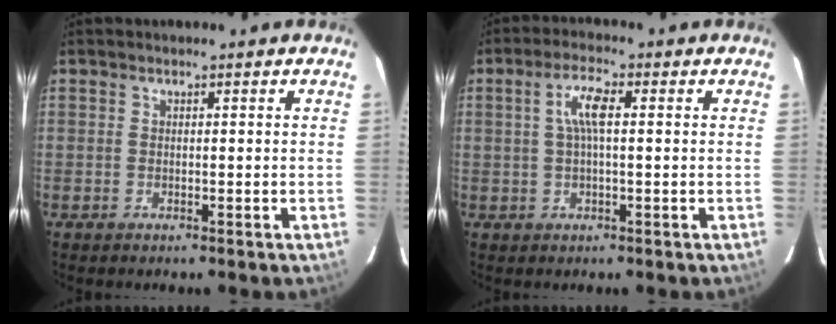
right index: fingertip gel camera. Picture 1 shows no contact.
{"total": 4.9, "force": [0.8, 1.1, 4.7], "torque": [-0.090, 0.009, 0.015]}